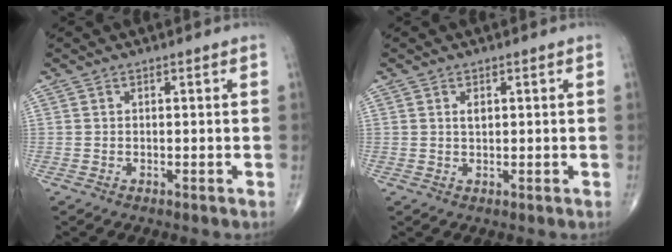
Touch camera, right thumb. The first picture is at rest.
{"total": 1.4, "force": [0.5, 0.8, 1.1], "torque": [-0.015, -0.002, 0.009]}